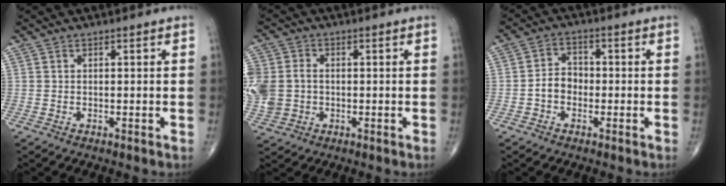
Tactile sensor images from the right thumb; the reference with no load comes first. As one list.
[{"total": 14.2, "force": [-0.5, 11.9, 7.8], "torque": [-0.220, 0.015, 0.001]}, {"total": 4.6, "force": [-1.3, 3.6, 2.6], "torque": [-0.027, 0.022, -0.032]}]